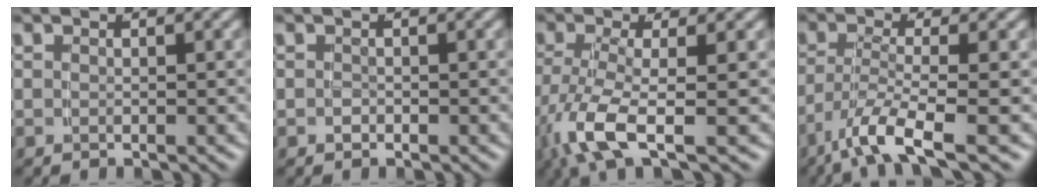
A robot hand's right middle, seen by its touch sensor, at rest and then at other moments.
{"total": 0.7, "force": [-0.5, 0.5, 0.2], "torque": [-0.007, -0.002, -0.009]}
{"total": 5.3, "force": [-1.8, 1.8, 4.7], "torque": [-0.111, -0.024, -0.019]}
{"total": 5.2, "force": [-2.8, 1.2, 4.2], "torque": [-0.092, -0.027, -0.034]}